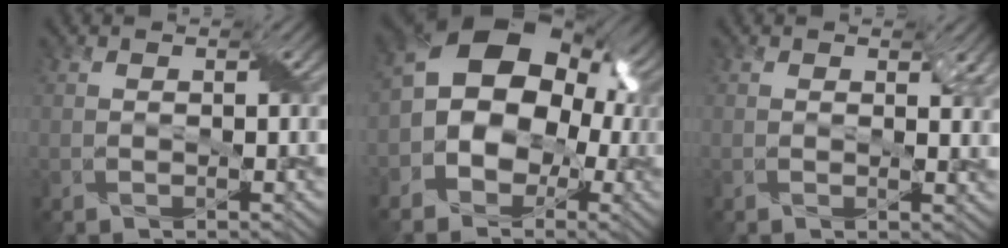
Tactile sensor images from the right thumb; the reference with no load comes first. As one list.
[{"total": 14.7, "force": [-0.8, 11.6, 9.0], "torque": [-0.138, 0.013, -0.037]}, {"total": 2.3, "force": [0.9, 1.2, 1.7], "torque": [-0.026, -0.005, 0.016]}]